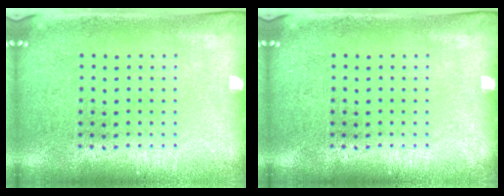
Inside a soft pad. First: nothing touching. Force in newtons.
{"total": 0.0}